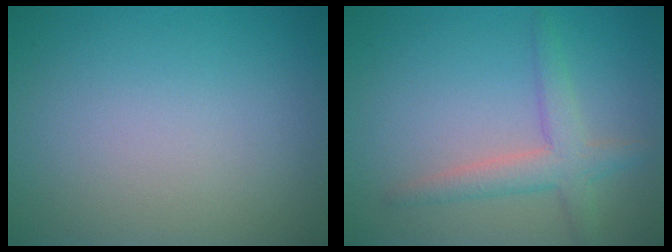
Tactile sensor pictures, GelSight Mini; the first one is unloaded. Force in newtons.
{"total": 3.2, "press": 3.2, "slide": 0.1}